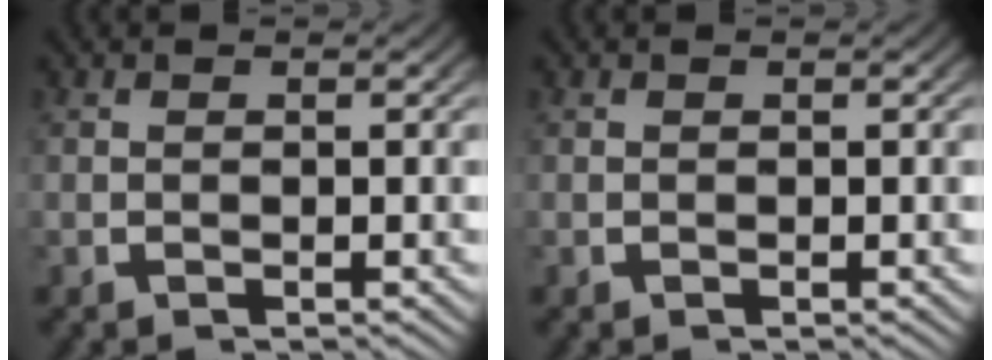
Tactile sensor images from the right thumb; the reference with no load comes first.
{"total": 0.0}